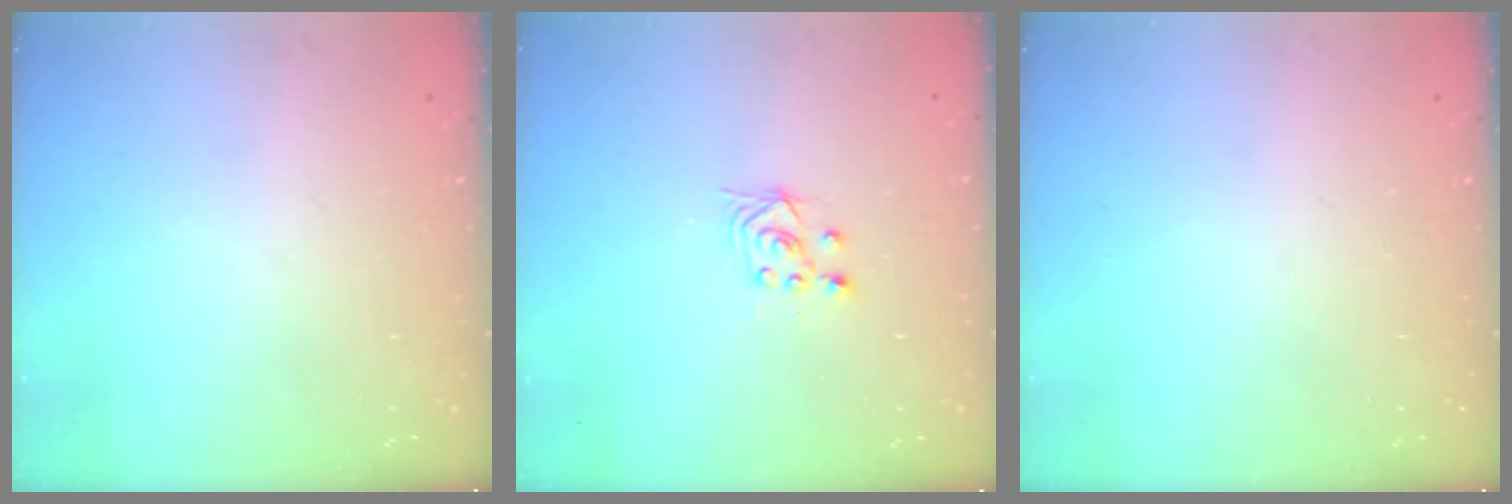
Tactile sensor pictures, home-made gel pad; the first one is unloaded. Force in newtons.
{"total": 2.5, "press": 2.2, "slide": 1.2}
{"total": 0.0}